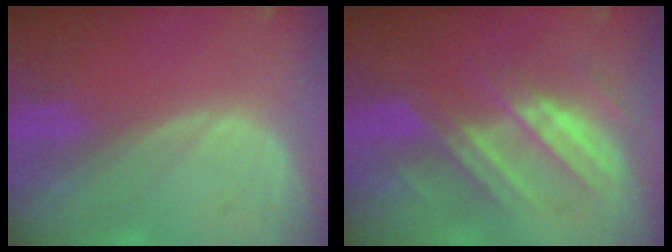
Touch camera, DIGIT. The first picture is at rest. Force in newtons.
{"total": 7.4, "press": 7.3, "slide": 0.9}